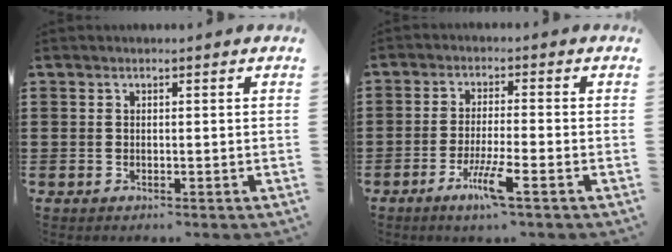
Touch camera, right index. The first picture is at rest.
{"total": 5.8, "force": [-3.2, 0.2, 4.8], "torque": [-0.104, -0.016, -0.062]}